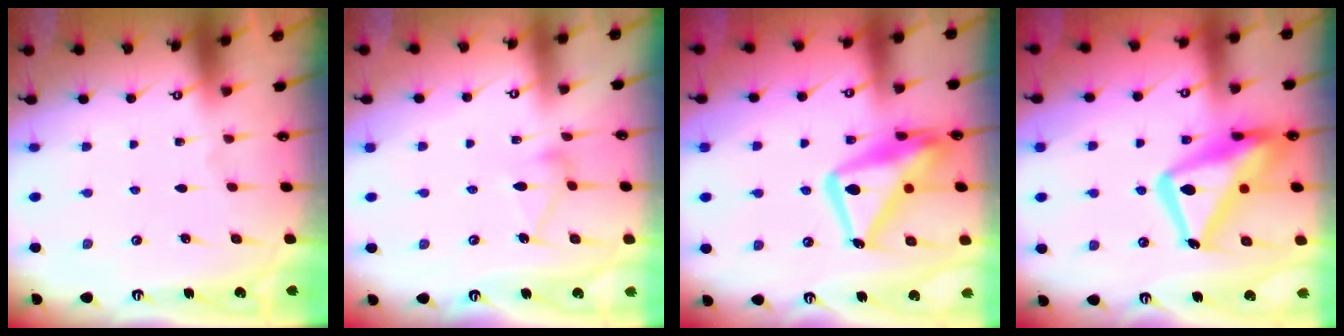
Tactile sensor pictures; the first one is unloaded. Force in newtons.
{"total": 8.9, "press": 8.9, "slide": 0.4}
{"total": 19.3, "press": 19.2, "slide": 2.0}
{"total": 20.6, "press": 20.5, "slide": 1.7}